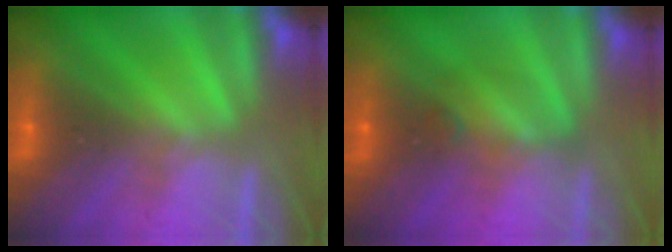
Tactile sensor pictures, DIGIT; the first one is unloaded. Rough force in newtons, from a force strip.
{"total": 2.4}